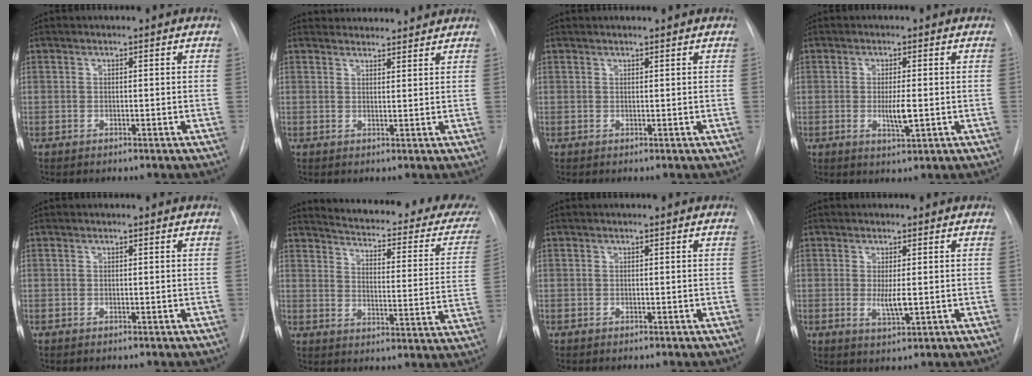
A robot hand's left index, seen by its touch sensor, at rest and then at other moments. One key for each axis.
{"total": 7.3, "fx": 7.1, "fy": 1.4, "fz": 0.7, "tx": -0.002, "ty": 0.025, "tz": 0.086}
{"total": 1.6, "fx": 1.5, "fy": -0.1, "fz": 0.4, "tx": -0.006, "ty": 0.012, "tz": 0.025}
{"total": 3.4, "fx": -0.4, "fy": 0.6, "fz": 3.3, "tx": -0.059, "ty": -0.005, "tz": -0.005}
{"total": 0.0}
{"total": 26.3, "fx": 23.4, "fy": 5.0, "fz": 10.8, "tx": -0.149, "ty": -0.080, "tz": 0.265}
{"total": 0.0}
{"total": 3.0, "fx": 0.0, "fy": 0.5, "fz": 2.9, "tx": -0.057, "ty": -0.009, "tz": 0.004}